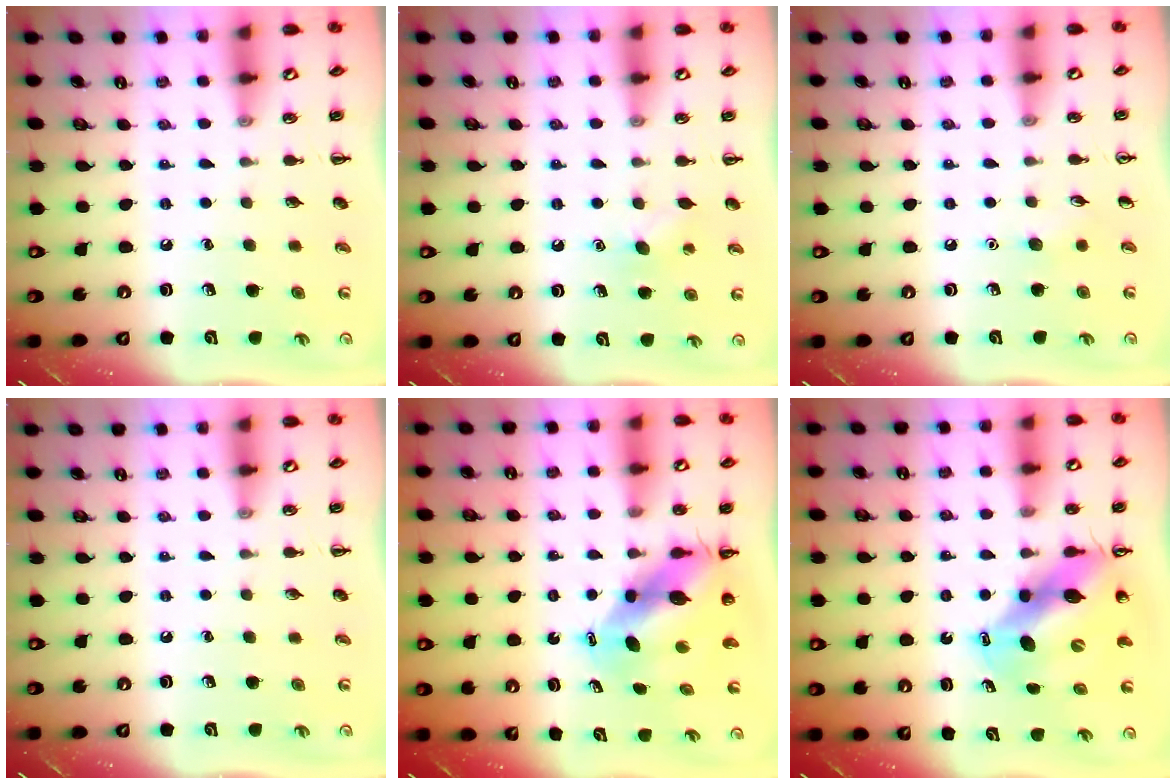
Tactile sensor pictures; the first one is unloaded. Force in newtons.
{"total": 5.1, "press": 4.9, "slide": 1.5}
{"total": 4.1, "press": 3.9, "slide": 1.3}
{"total": 0.0}
{"total": 8.8, "press": 8.5, "slide": 2.4}
{"total": 12.5, "press": 11.9, "slide": 3.8}